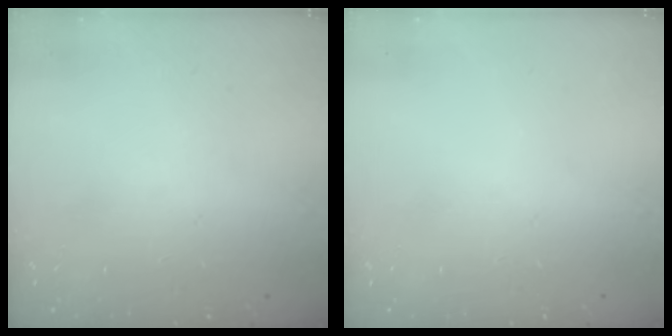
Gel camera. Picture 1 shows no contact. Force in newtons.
{"total": 0.0}